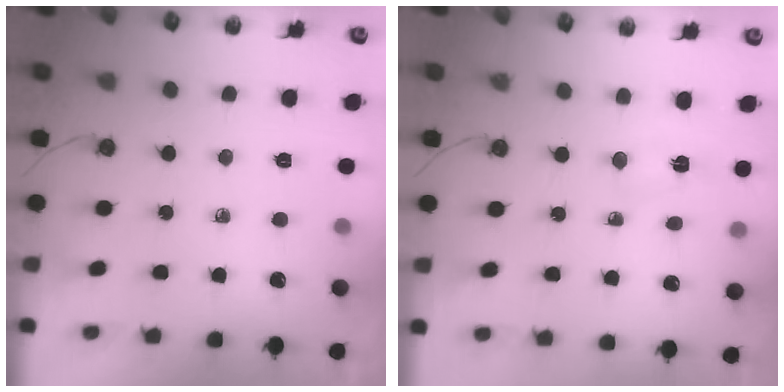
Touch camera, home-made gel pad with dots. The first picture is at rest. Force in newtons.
{"total": 2.3, "press": 2.3, "slide": 0.3}